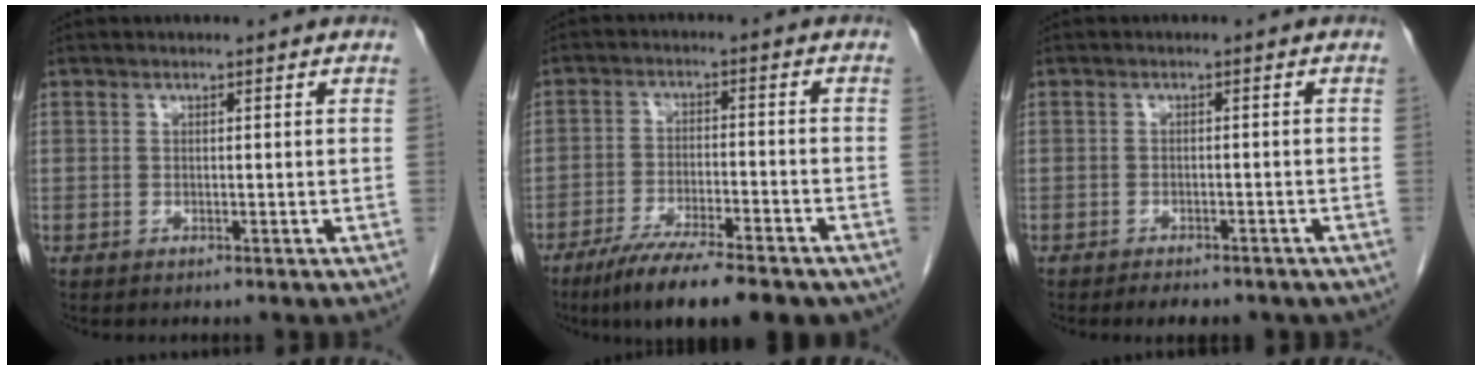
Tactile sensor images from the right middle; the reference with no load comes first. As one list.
[{"total": 14.3, "force": [-10.8, 2.7, 9.0], "torque": [-0.128, -0.022, -0.168]}, {"total": 5.6, "force": [-4.4, 2.3, 2.5], "torque": [-0.029, -0.001, -0.046]}]